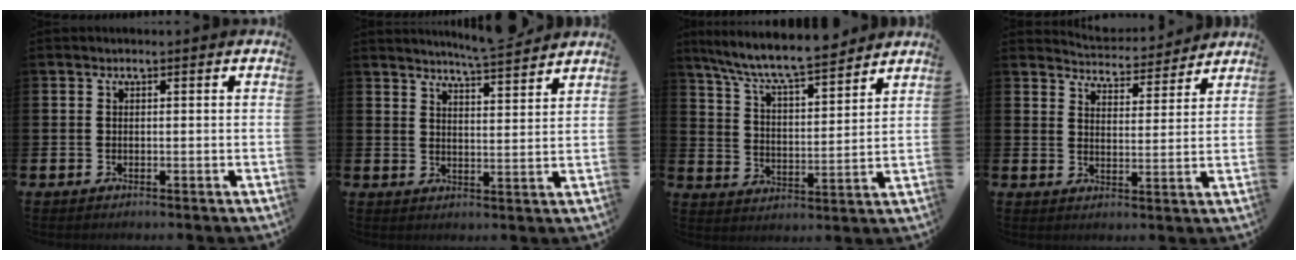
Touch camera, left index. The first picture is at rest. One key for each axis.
{"total": 5.3, "fx": 5.2, "fy": -0.7, "fz": 0.7, "tx": -0.023, "ty": -0.036, "tz": 0.091}
{"total": 8.4, "fx": 7.9, "fy": 0.8, "fz": 2.8, "tx": -0.087, "ty": -0.055, "tz": 0.138}
{"total": 4.7, "fx": 4.6, "fy": 0.6, "fz": -0.1, "tx": -0.010, "ty": -0.040, "tz": 0.078}